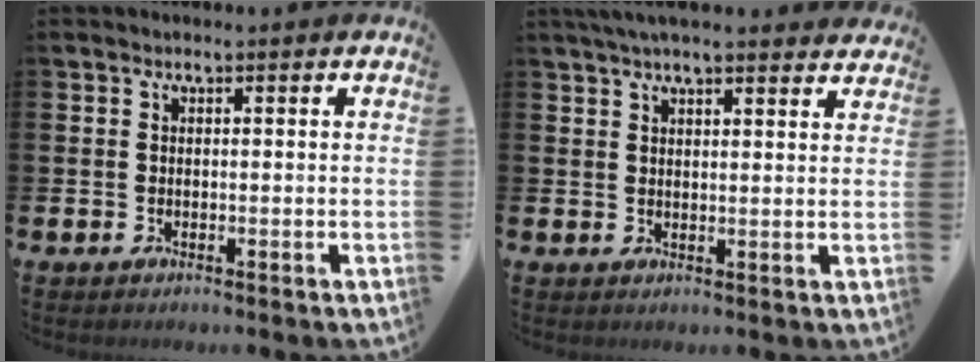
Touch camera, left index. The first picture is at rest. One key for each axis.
{"total": 4.4, "fx": 4.0, "fy": 0.4, "fz": 1.6, "tx": -0.037, "ty": -0.010, "tz": 0.073}